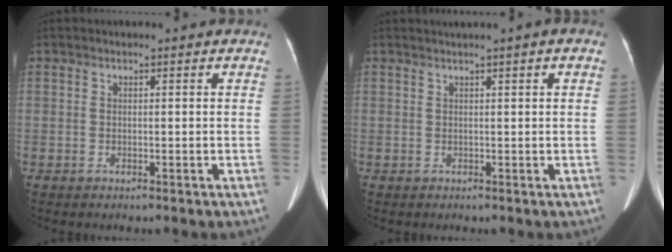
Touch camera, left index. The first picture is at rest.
{"total": 1.7, "force": [0.9, 0.2, 1.4], "torque": [-0.025, 0.020, 0.014]}